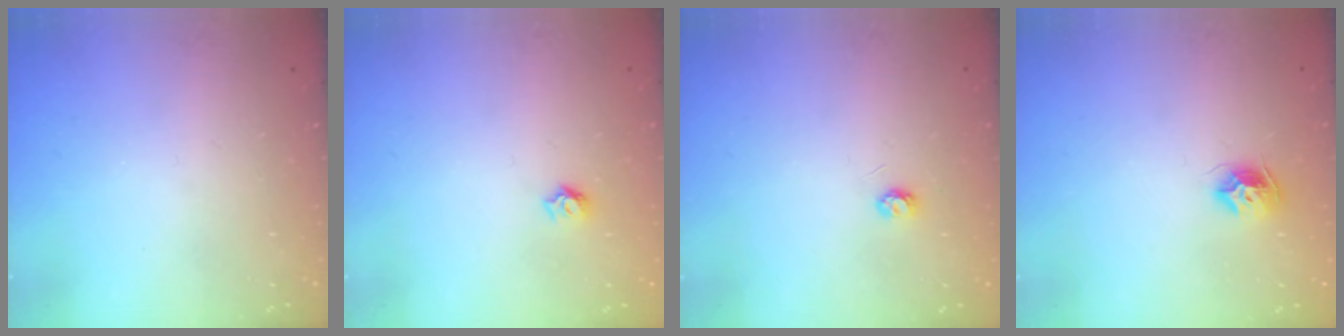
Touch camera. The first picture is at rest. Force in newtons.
{"total": 5.5, "press": 5.5, "slide": 0.5}
{"total": 3.3, "press": 3.3, "slide": 0.2}
{"total": 8.0, "press": 7.9, "slide": 0.5}